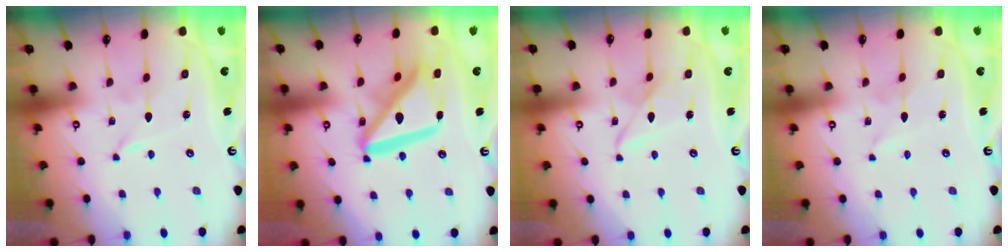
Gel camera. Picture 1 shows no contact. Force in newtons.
{"total": 18.4, "press": 18.2, "slide": 2.2}
{"total": 7.3, "press": 7.3, "slide": 0.5}
{"total": 0.9, "press": 0.9, "slide": 0.1}